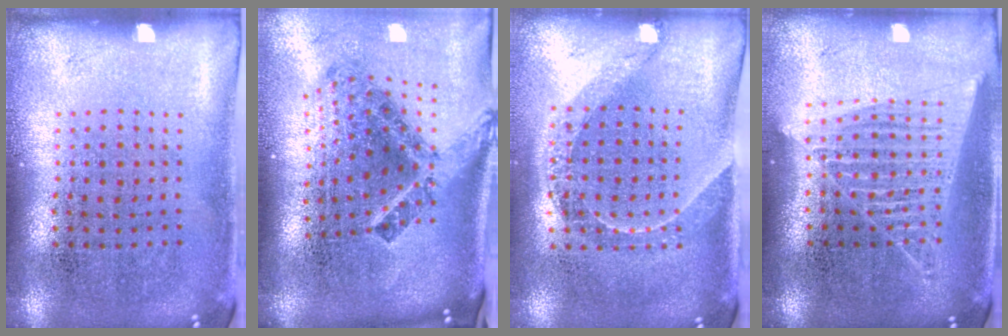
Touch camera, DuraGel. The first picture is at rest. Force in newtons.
{"total": 2.8, "press": 1.7, "slide": 2.2}
{"total": 1.6, "press": 1.3, "slide": 0.9}
{"total": 1.5, "press": 1.4, "slide": 0.5}